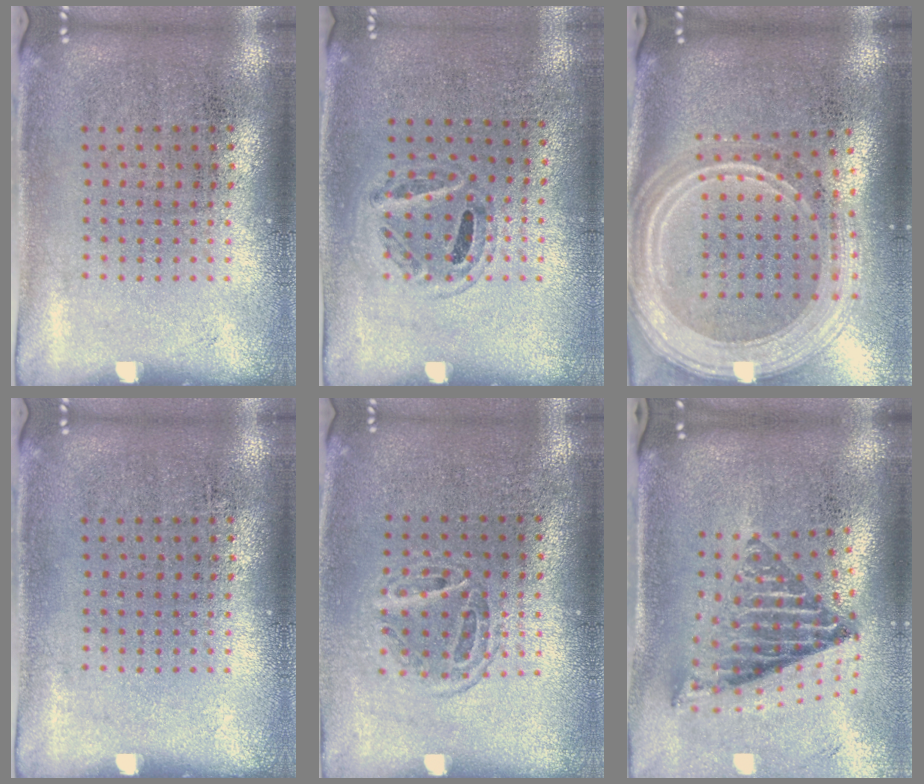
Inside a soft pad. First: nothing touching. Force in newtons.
{"total": 1.0, "press": 0.8, "slide": 0.6}
{"total": 3.0, "press": 2.5, "slide": 1.7}
{"total": 0.0}
{"total": 1.2, "press": 1.0, "slide": 0.6}
{"total": 1.9, "press": 1.5, "slide": 1.2}